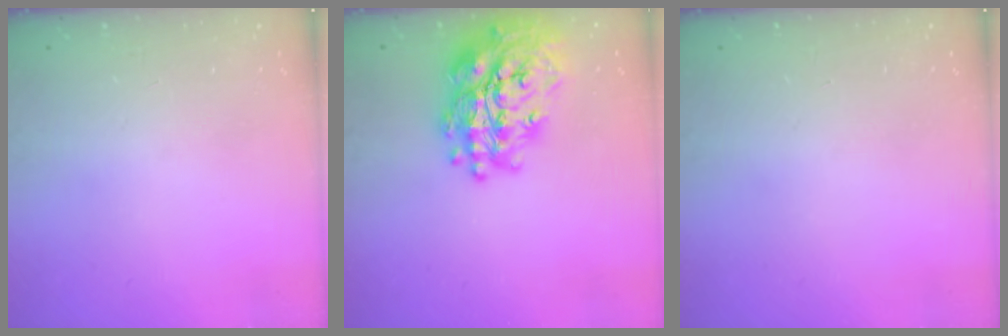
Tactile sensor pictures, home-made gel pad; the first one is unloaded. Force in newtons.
{"total": 25.9, "press": 25.8, "slide": 2.3}
{"total": 0.0}